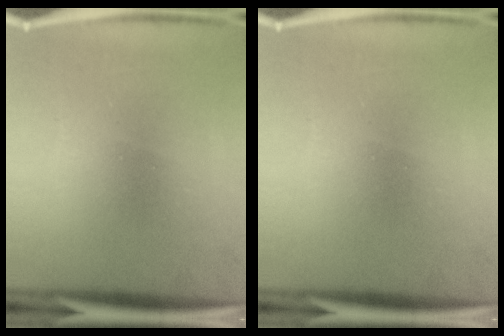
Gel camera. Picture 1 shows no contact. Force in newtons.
{"total": 0.0}